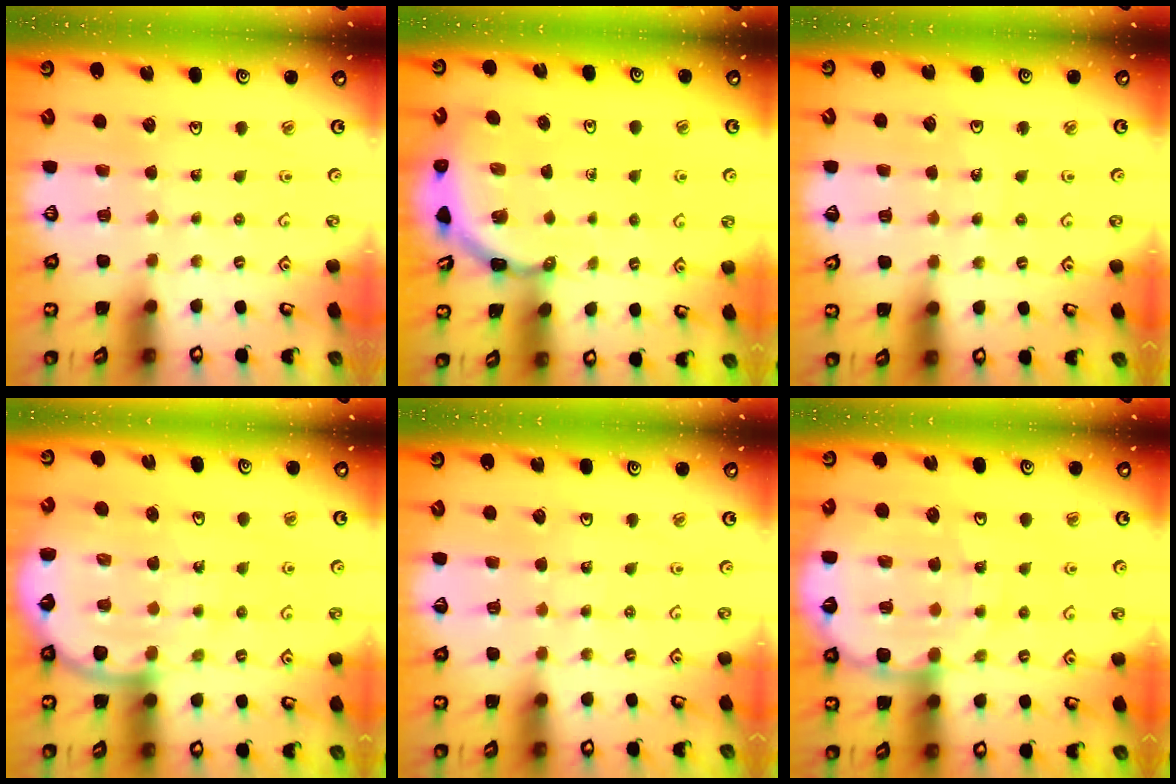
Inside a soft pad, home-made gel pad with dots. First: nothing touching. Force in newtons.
{"total": 3.5, "press": 3.5, "slide": 0.3}
{"total": 5.1, "press": 5.1, "slide": 0.5}
{"total": 9.9, "press": 9.7, "slide": 2.2}
{"total": 2.9, "press": 2.8, "slide": 0.3}
{"total": 11.7, "press": 11.6, "slide": 1.4}